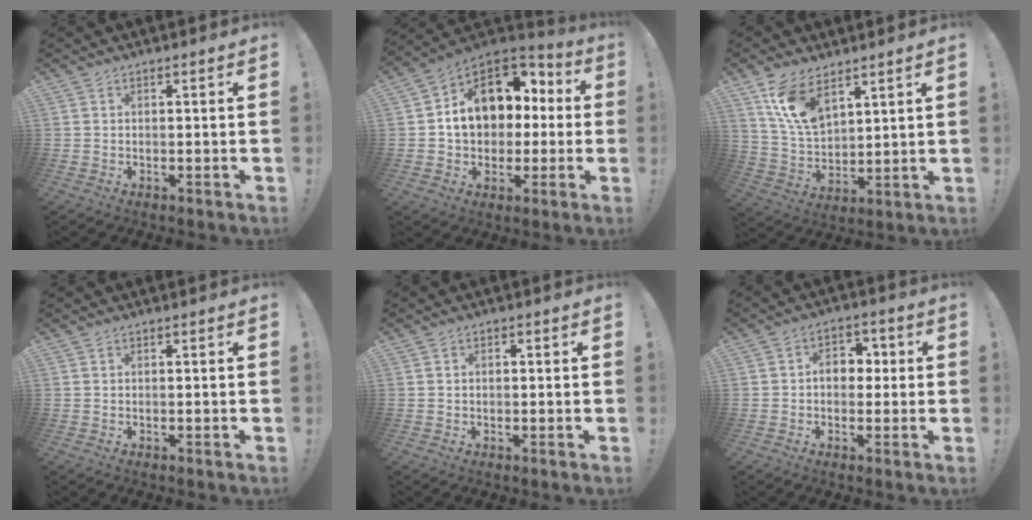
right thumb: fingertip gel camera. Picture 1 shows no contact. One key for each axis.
{"total": 15.1, "fx": 3.1, "fy": 11.7, "fz": 9.0, "tx": -0.127, "ty": -0.007, "tz": 0.067}
{"total": 12.6, "fx": 8.1, "fy": 6.4, "fz": 7.3, "tx": -0.151, "ty": -0.035, "tz": 0.156}
{"total": 0.0}
{"total": 1.1, "fx": -0.2, "fy": 0.7, "fz": 0.8, "tx": -0.010, "ty": 0.001, "tz": -0.005}
{"total": 7.7, "fx": 0.4, "fy": 5.6, "fz": 5.3, "tx": -0.073, "ty": 0.013, "tz": 0.006}